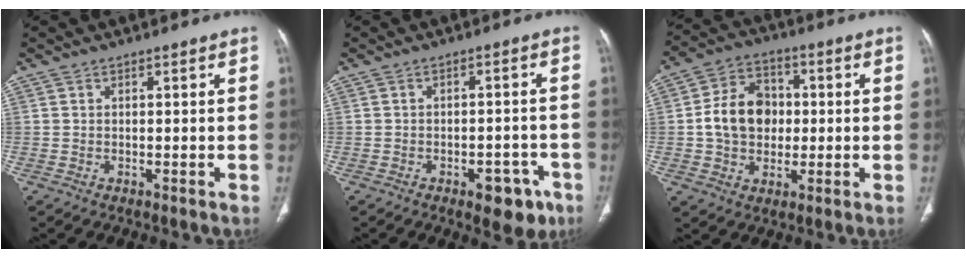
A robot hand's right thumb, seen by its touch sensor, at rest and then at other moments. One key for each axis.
{"total": 7.3, "fx": -3.9, "fy": 3.8, "fz": 4.8, "tx": -0.035, "ty": 0.024, "tz": -0.043}
{"total": 12.0, "fx": 0.1, "fy": 9.4, "fz": 7.5, "tx": -0.103, "ty": 0.019, "tz": -0.002}